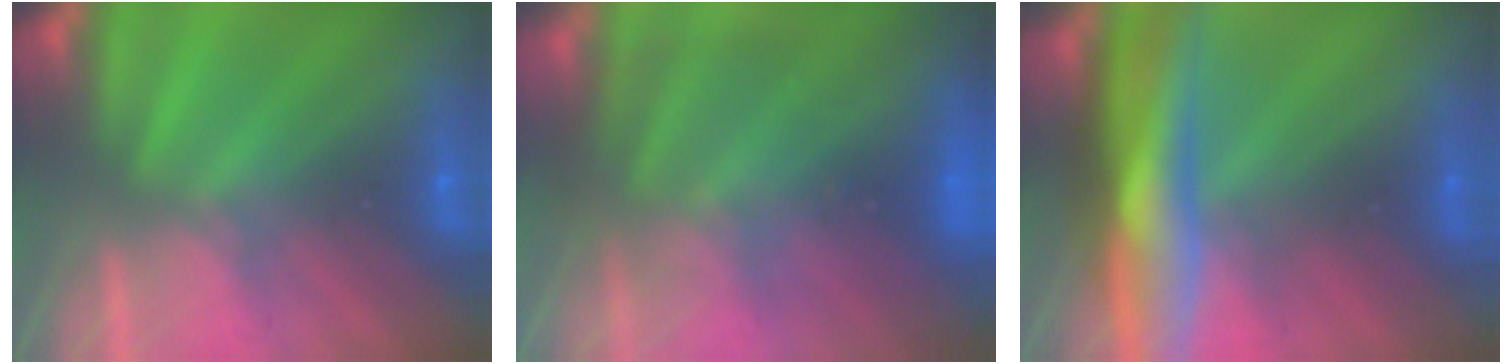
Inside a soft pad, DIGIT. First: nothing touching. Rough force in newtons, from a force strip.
{"total": 8.6}
{"total": 6.5}